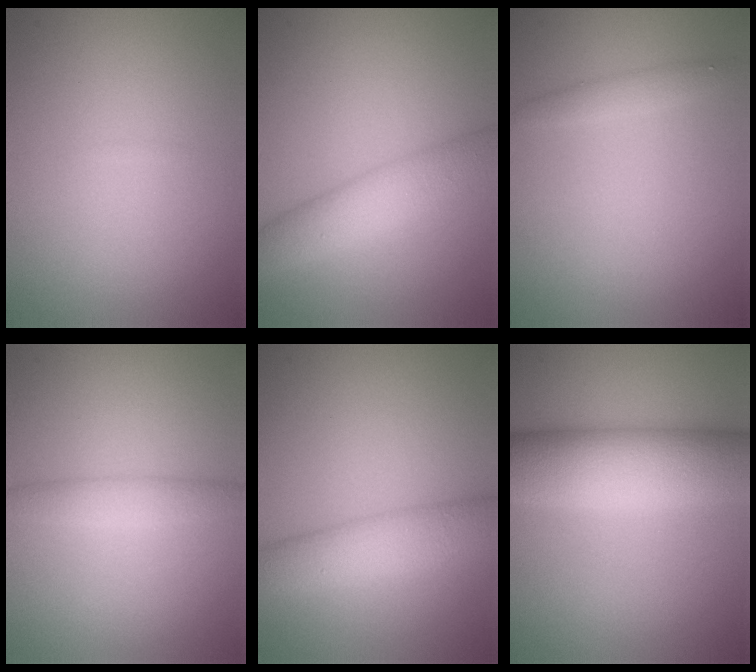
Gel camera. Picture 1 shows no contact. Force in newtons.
{"total": 5.1, "press": 5.1, "slide": 0.2}
{"total": 1.3, "press": 1.3, "slide": 0.1}
{"total": 2.2, "press": 2.2, "slide": 0.0}
{"total": 5.0, "press": 5.0, "slide": 0.2}
{"total": 10.3, "press": 10.3, "slide": 0.3}